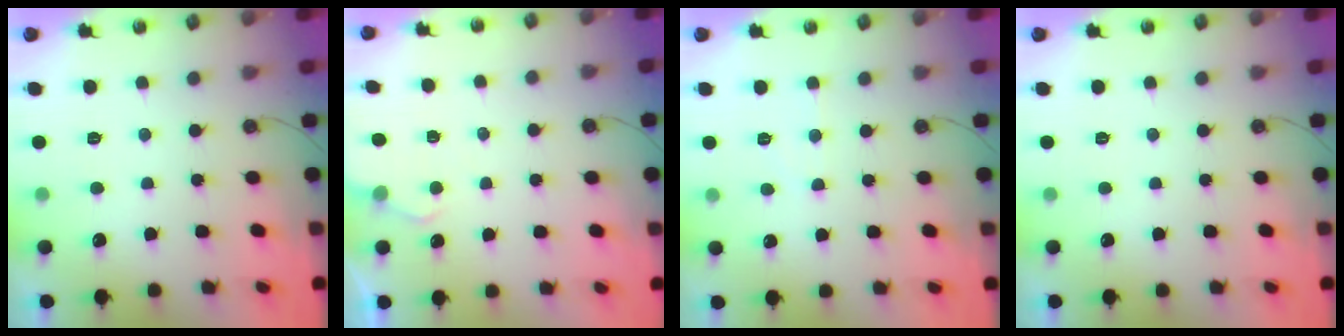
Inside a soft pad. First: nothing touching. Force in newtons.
{"total": 3.2, "press": 3.1, "slide": 0.5}
{"total": 4.3, "press": 4.2, "slide": 0.6}
{"total": 0.0}